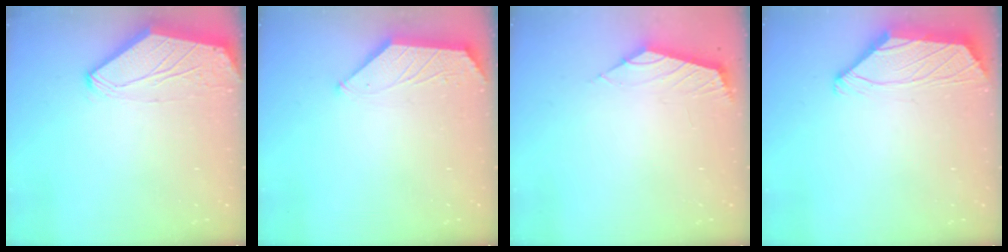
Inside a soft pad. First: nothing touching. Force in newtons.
{"total": 1.7, "press": 1.7, "slide": 0.4}
{"total": 2.1, "press": 2.1, "slide": 0.5}
{"total": 2.2, "press": 2.1, "slide": 0.7}